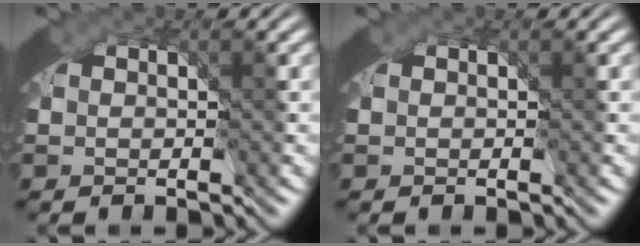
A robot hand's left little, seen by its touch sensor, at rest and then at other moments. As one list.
[{"total": 0.0}]